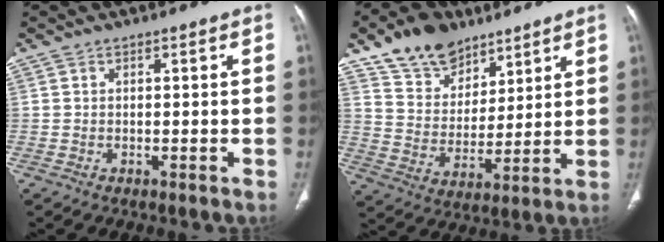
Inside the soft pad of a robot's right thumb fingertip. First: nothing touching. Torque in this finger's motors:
{"motor_torque": [-1.60, 1.76, 0.82, 0.82, 0.18]}